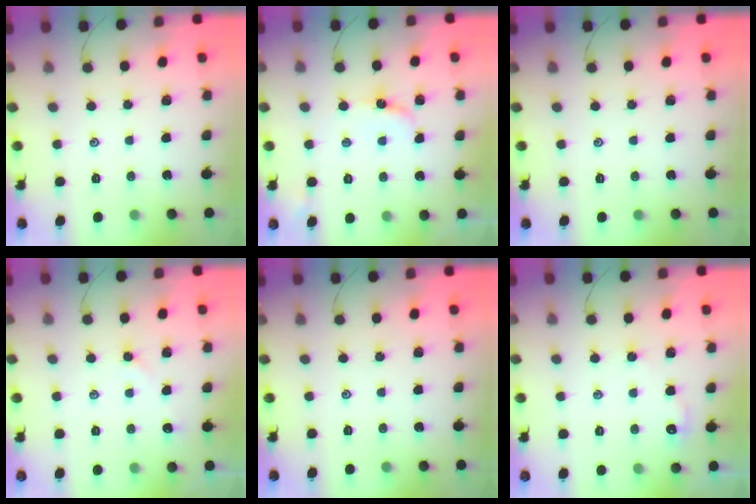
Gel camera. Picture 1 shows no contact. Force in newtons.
{"total": 5.6, "press": 5.6, "slide": 0.5}
{"total": 0.0}
{"total": 2.2, "press": 2.2, "slide": 0.4}
{"total": 0.0}
{"total": 1.8, "press": 1.8, "slide": 0.3}